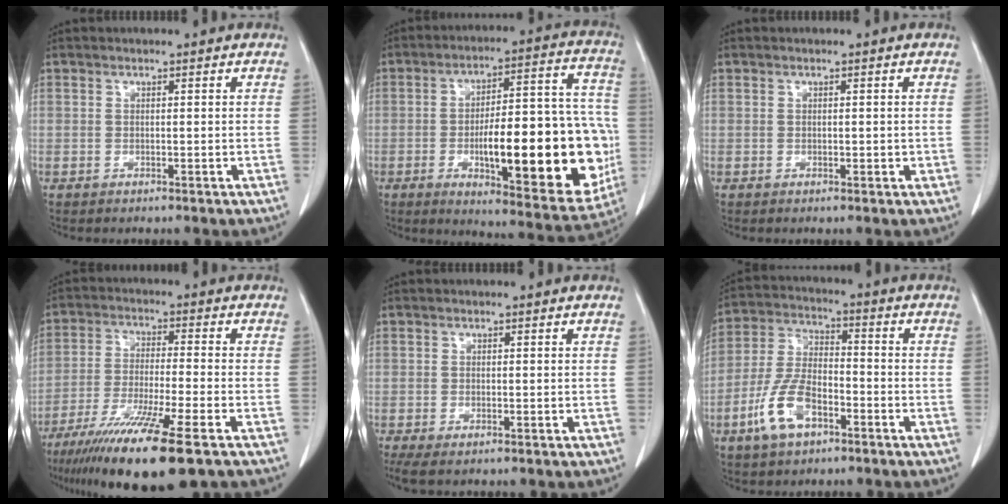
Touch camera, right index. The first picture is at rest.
{"total": 25.0, "force": [-5.0, 6.7, 23.5], "torque": [-0.273, 0.020, -0.054]}
{"total": 1.0, "force": [0.0, 0.6, 0.8], "torque": [-0.010, -0.001, 0.002]}
{"total": 15.8, "force": [-10.5, 0.2, 11.8], "torque": [-0.210, -0.049, -0.179]}
{"total": 3.2, "force": [-2.2, 1.0, 2.2], "torque": [-0.040, -0.012, -0.035]}
{"total": 9.9, "force": [-4.9, 4.5, 7.3], "torque": [-0.170, 0.005, -0.094]}